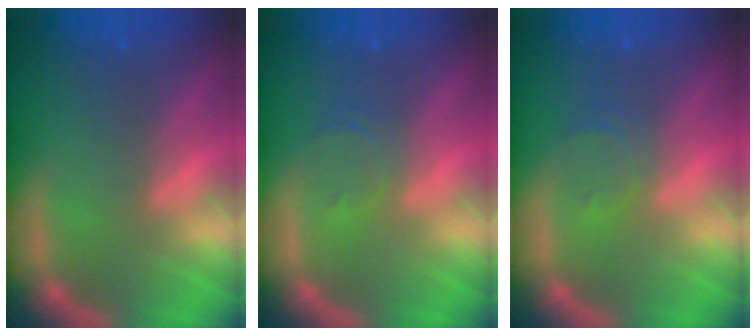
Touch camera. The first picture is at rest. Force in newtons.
{"total": 1.9}
{"total": 1.9}